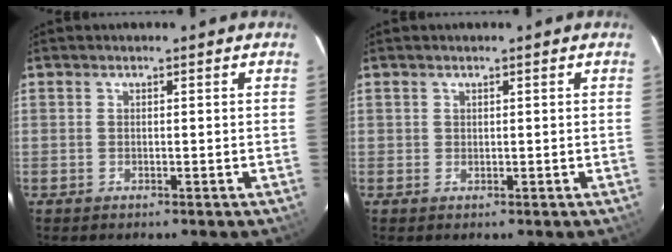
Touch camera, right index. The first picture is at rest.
{"total": 0.5, "force": [0.2, 0.5, 0.0], "torque": [0.002, 0.003, 0.003]}